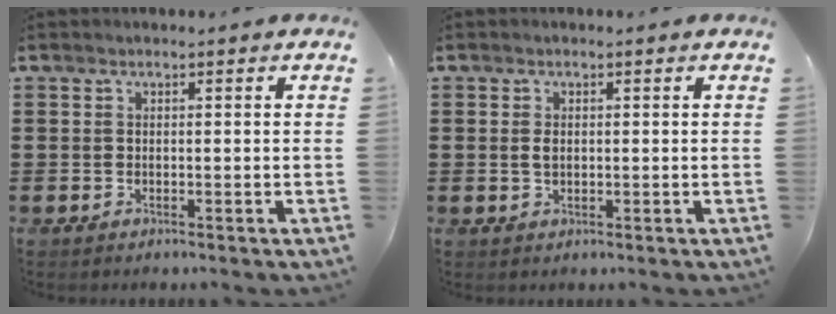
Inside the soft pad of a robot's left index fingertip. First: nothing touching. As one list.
[{"total": 1.3, "force": [0.1, 0.8, 1.1], "torque": [-0.025, 0.004, 0.001]}]